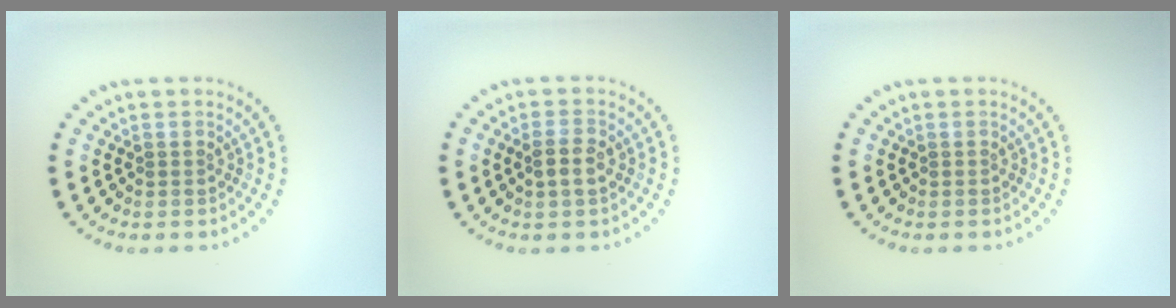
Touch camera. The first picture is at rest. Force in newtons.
{"total": 2.1, "press": 2.0, "slide": 0.5}
{"total": 0.0}